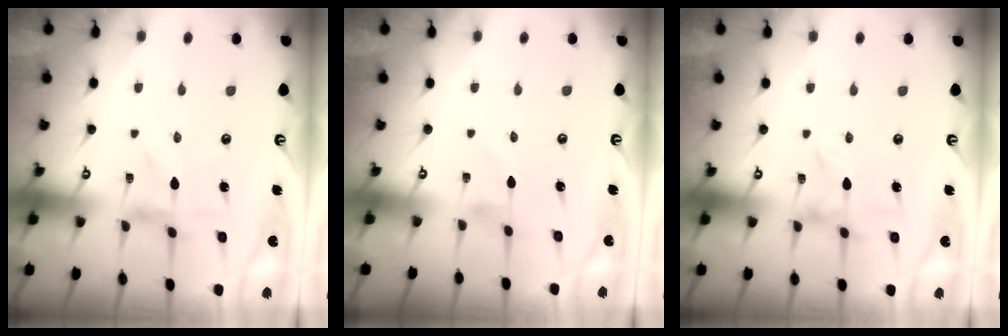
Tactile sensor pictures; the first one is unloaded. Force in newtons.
{"total": 0.7, "press": 0.6, "slide": 0.1}
{"total": 0.0}